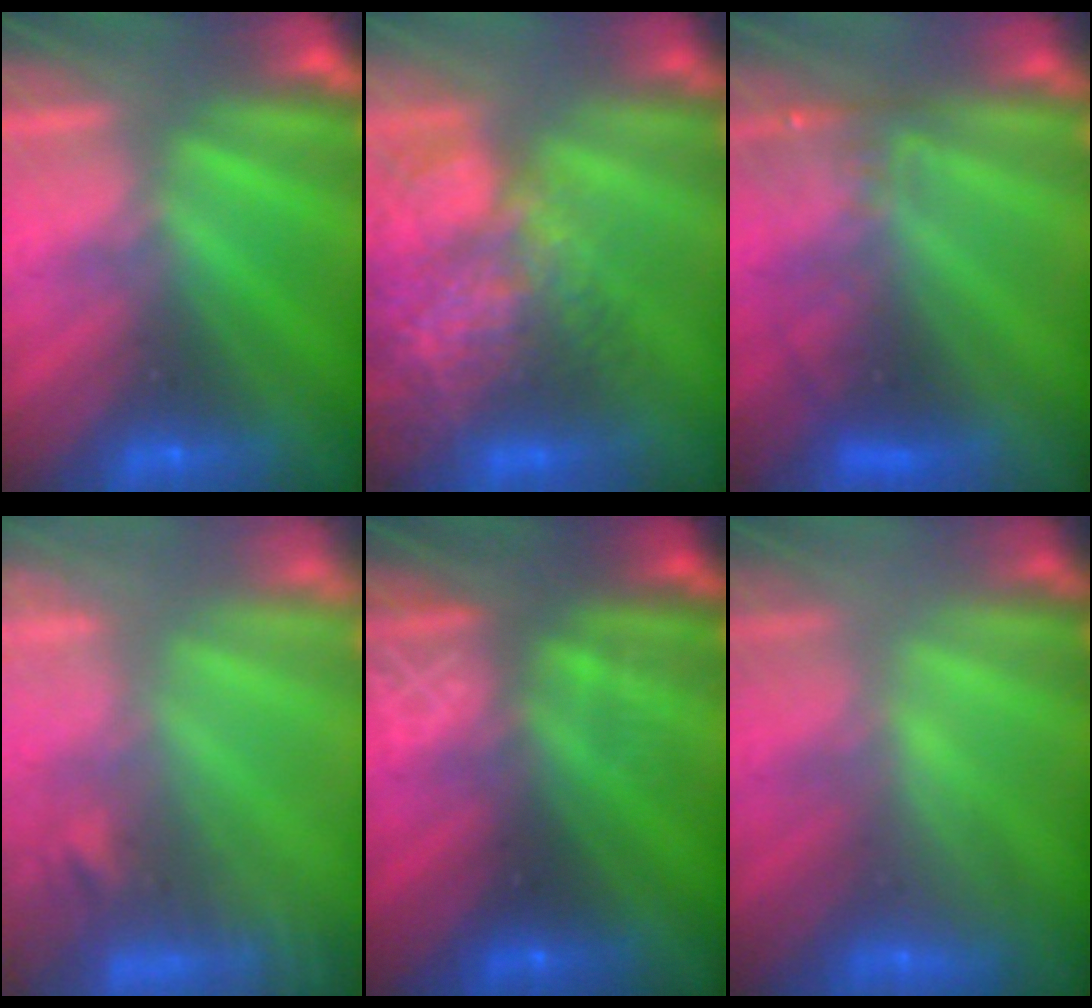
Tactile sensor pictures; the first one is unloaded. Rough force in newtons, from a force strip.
{"total": 7.5}
{"total": 3.2}
{"total": 5.7}
{"total": 3.1}
{"total": 2.3}